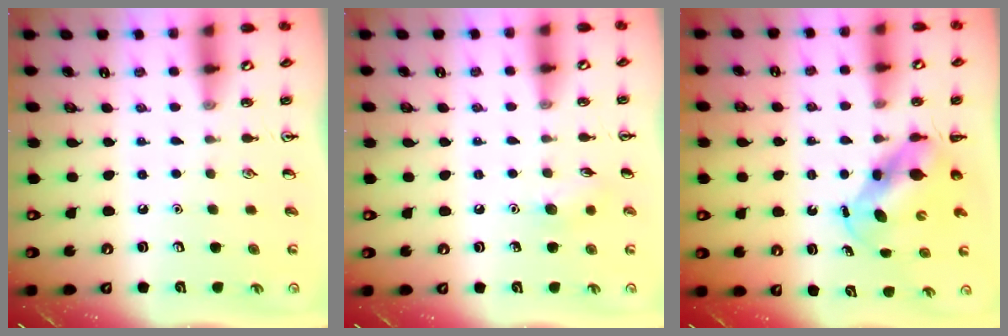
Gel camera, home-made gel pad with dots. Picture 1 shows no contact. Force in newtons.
{"total": 7.1, "press": 6.9, "slide": 1.6}
{"total": 5.5, "press": 5.4, "slide": 0.6}